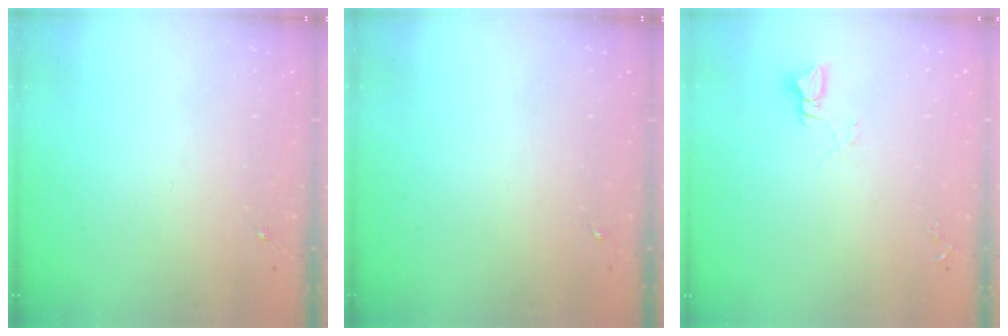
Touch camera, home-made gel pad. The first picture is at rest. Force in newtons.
{"total": 0.0}
{"total": 3.8, "press": 3.8, "slide": 0.5}